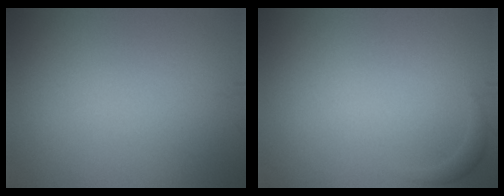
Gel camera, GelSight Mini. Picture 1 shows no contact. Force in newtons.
{"total": 0.6, "press": 0.6, "slide": 0.1}